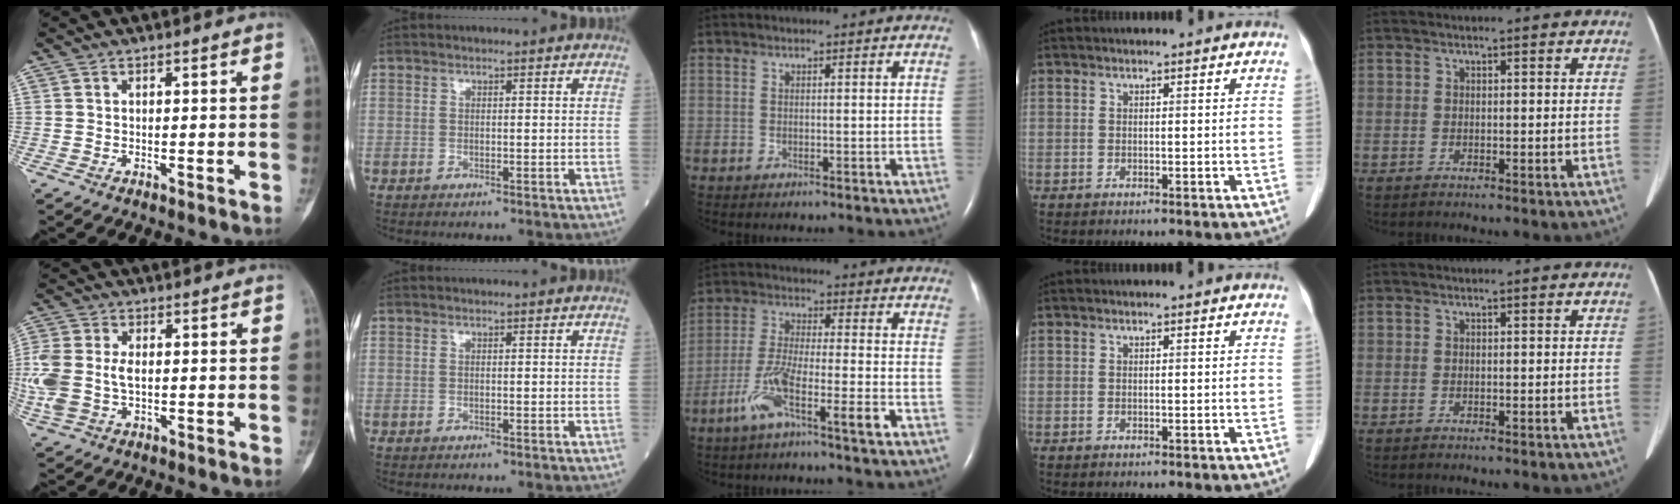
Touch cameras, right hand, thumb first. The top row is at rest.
{"thumb": {"total": 11.9, "force": [-0.4, 7.9, 8.9], "torque": [-0.245, 0.003, -0.002]}, "middle": {"total": 8.3, "force": [-4.7, 0.3, 6.9], "torque": [-0.143, -0.001, -0.089]}}